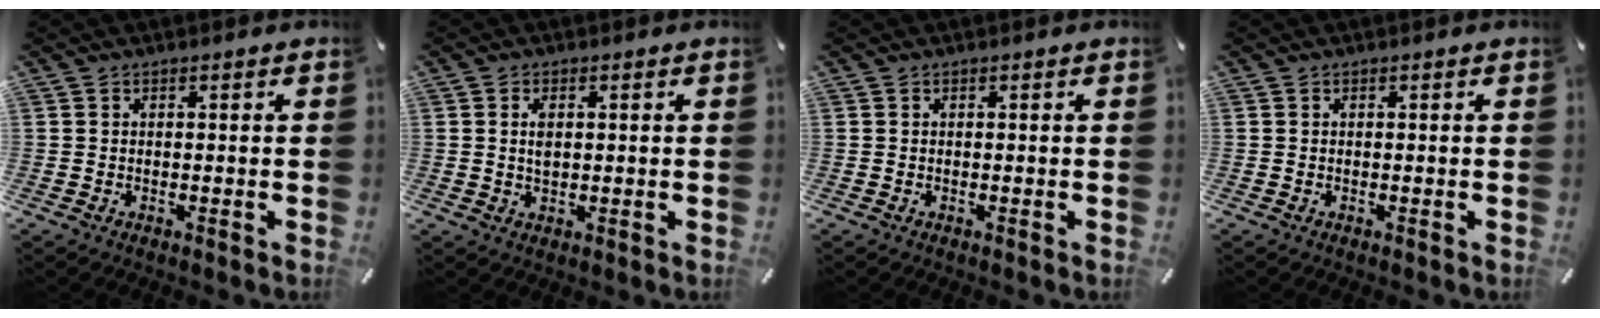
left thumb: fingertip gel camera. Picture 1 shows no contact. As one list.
[{"total": 3.1, "force": [0.5, 1.9, 2.4], "torque": [-0.044, 0.003, 0.005]}, {"total": 0.0}, {"total": 0.0}]